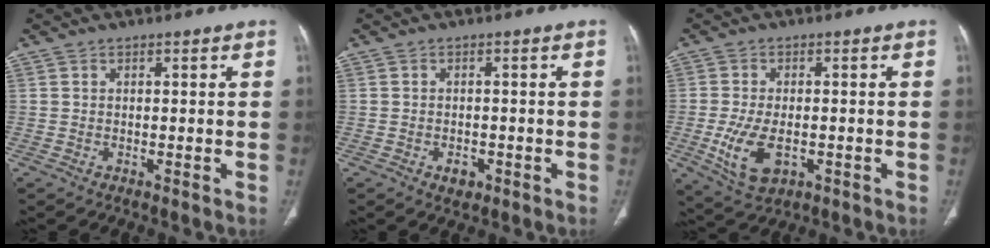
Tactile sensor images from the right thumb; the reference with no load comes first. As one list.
[{"total": 2.4, "force": [-1.1, 1.7, 1.4], "torque": [-0.013, 0.003, -0.010]}, {"total": 8.7, "force": [-2.2, 4.9, 6.9], "torque": [-0.136, -0.004, -0.028]}]